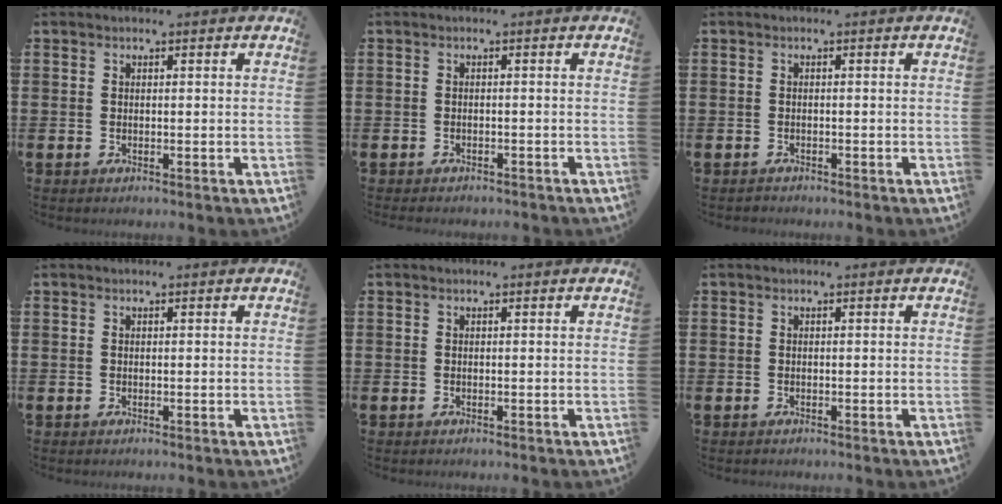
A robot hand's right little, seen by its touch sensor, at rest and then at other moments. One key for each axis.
{"total": 0.0}
{"total": 0.0}
{"total": 0.0}
{"total": 0.0}
{"total": 0.0}